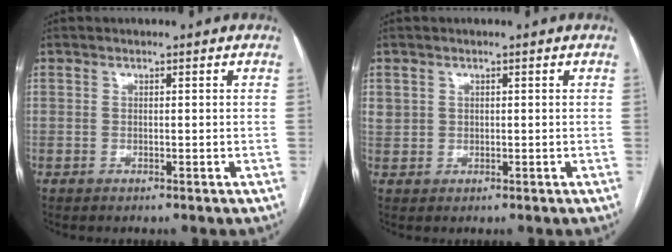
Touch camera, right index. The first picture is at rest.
{"total": 2.2, "force": [0.9, 1.9, 0.4], "torque": [0.002, 0.011, 0.019]}